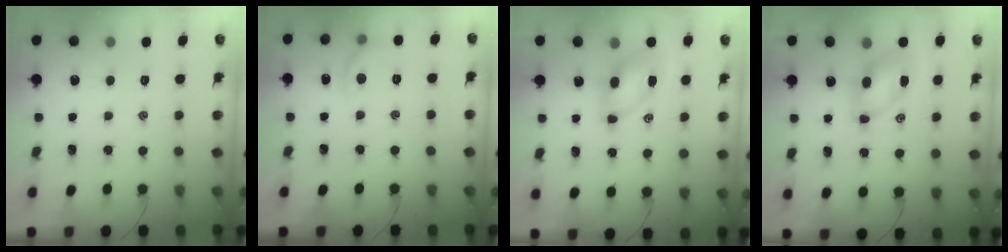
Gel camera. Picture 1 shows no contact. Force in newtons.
{"total": 6.9, "press": 6.8, "slide": 0.9}
{"total": 7.1, "press": 7.1, "slide": 0.8}
{"total": 7.1, "press": 7.1, "slide": 0.8}